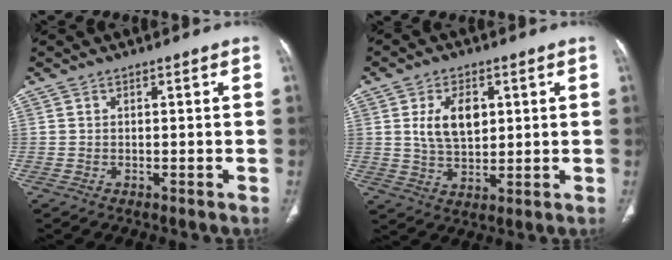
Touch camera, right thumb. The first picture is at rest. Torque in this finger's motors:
{"motor_torque": [-0.35, 1.32, 0.86, -0.15, 0.04]}